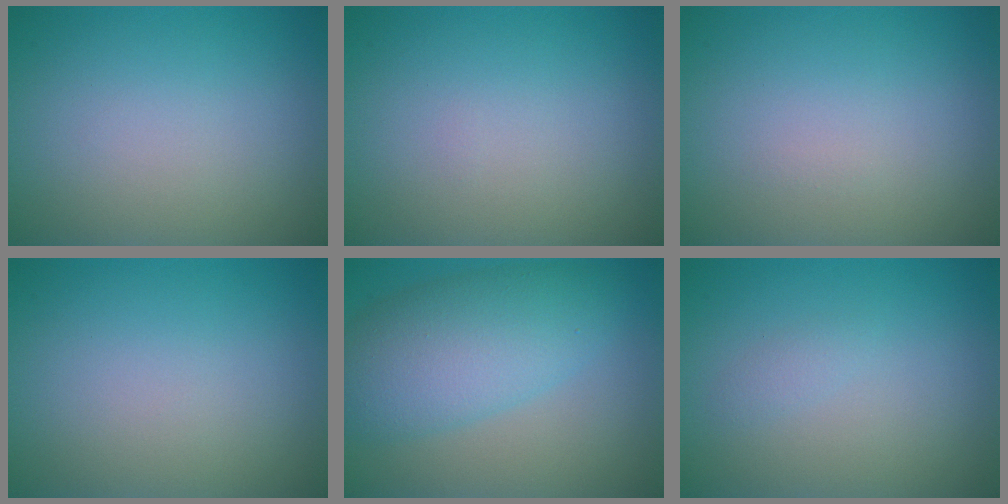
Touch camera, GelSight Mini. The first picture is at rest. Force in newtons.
{"total": 0.0}
{"total": 0.0}
{"total": 0.0}
{"total": 7.1, "press": 7.1, "slide": 0.1}
{"total": 0.7, "press": 0.7, "slide": 0.0}